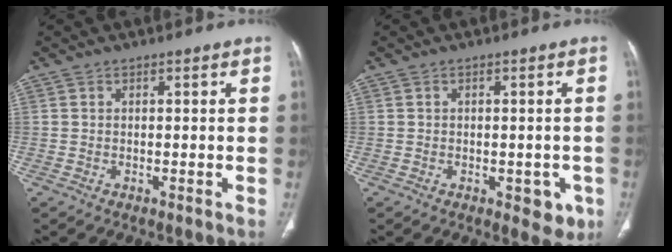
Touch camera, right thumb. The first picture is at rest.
{"total": 4.7, "force": [-1.7, 2.8, 3.4], "torque": [-0.012, 0.001, -0.016]}